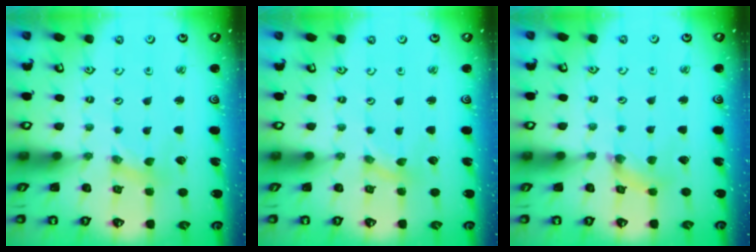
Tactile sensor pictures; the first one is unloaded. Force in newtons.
{"total": 0.0}
{"total": 2.0, "press": 2.0, "slide": 0.3}